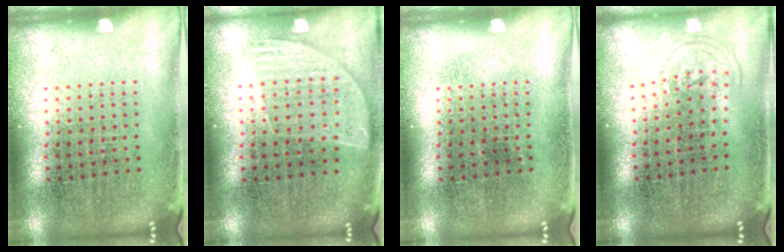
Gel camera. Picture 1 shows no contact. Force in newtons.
{"total": 0.9, "press": 0.8, "slide": 0.4}
{"total": 0.0}
{"total": 0.7, "press": 0.6, "slide": 0.5}